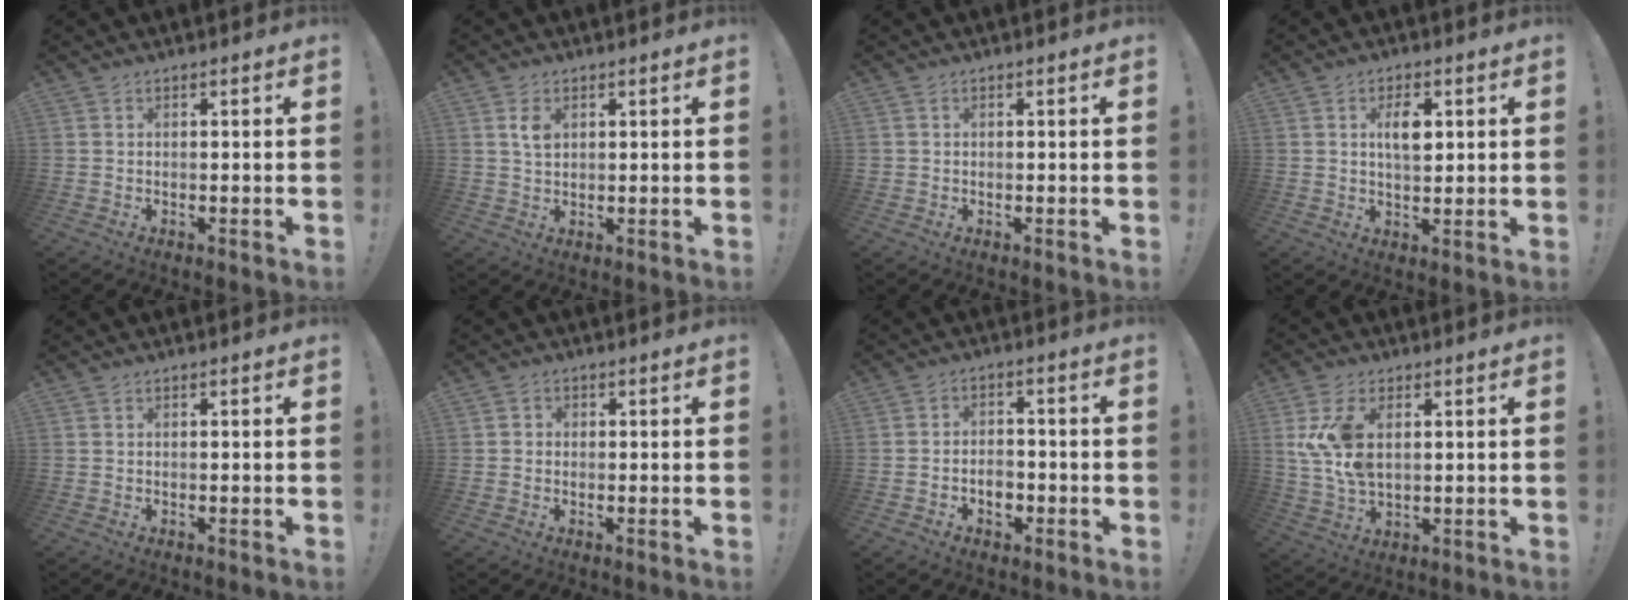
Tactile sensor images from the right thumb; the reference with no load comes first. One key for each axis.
{"total": 3.9, "fx": 1.4, "fy": 2.5, "fz": 2.6, "tx": -0.030, "ty": -0.005, "tz": 0.021}
{"total": 0.7, "fx": 0.0, "fy": 0.7, "fz": 0.0, "tx": -0.003, "ty": 0.003, "tz": 0.001}
{"total": 6.7, "fx": 1.6, "fy": 3.4, "fz": 5.5, "tx": -0.078, "ty": -0.003, "tz": 0.023}
{"total": 0.0}
{"total": 2.0, "fx": -0.3, "fy": 1.8, "fz": 0.7, "tx": -0.003, "ty": 0.003, "tz": -0.008}
{"total": 4.9, "fx": -2.1, "fy": 3.7, "fz": 2.5, "tx": -0.030, "ty": 0.008, "tz": -0.036}
{"total": 10.7, "fx": 2.5, "fy": 6.5, "fz": 8.0, "tx": -0.155, "ty": -0.008, "tz": 0.046}